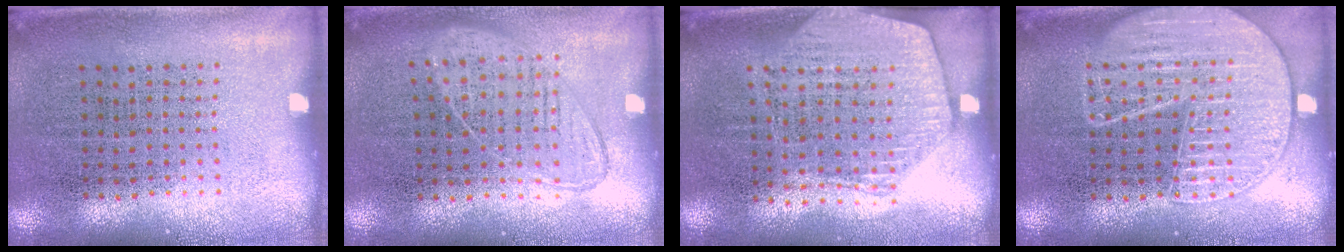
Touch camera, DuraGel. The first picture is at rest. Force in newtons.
{"total": 0.9, "press": 0.8, "slide": 0.4}
{"total": 1.7, "press": 1.5, "slide": 0.8}
{"total": 3.3, "press": 3.3, "slide": 0.3}